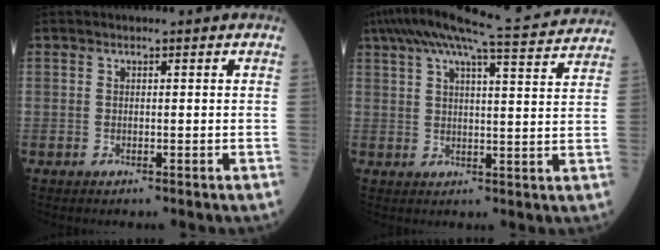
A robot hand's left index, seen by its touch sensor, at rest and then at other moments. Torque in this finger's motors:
{"motor_torque": [1.07, -1.07, 0.35, 0.11]}